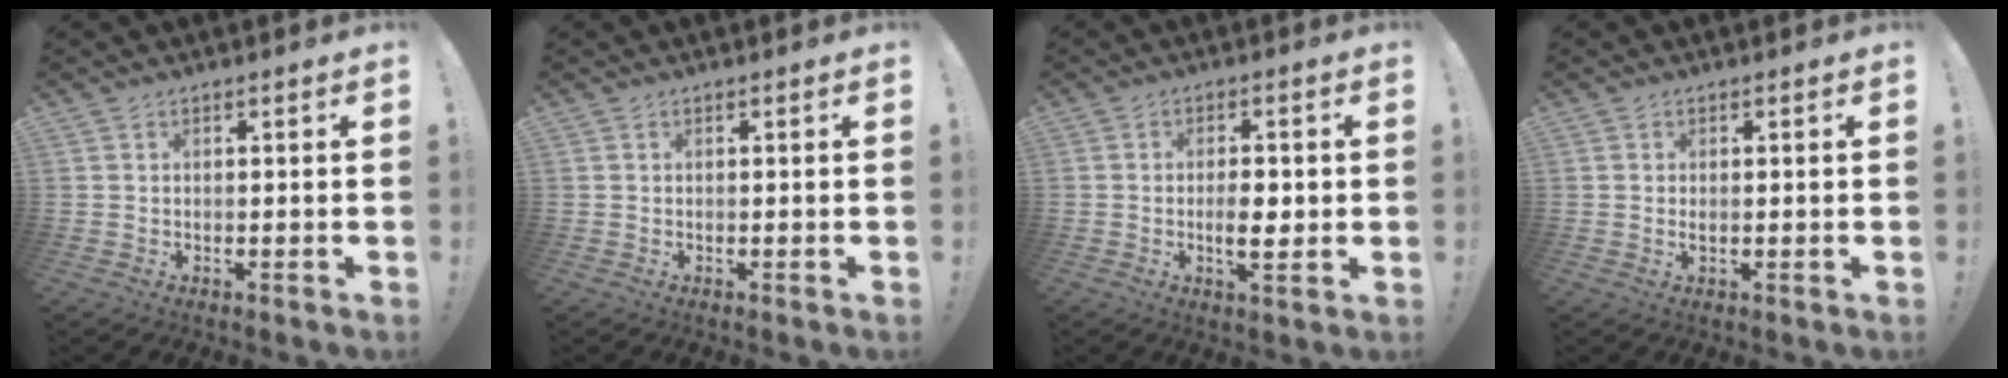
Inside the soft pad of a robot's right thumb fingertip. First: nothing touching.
{"total": 0.0}
{"total": 5.8, "force": [-0.7, 2.2, 5.3], "torque": [-0.075, -0.006, -0.017]}
{"total": 0.7, "force": [0.1, 0.3, 0.6], "torque": [-0.005, -0.001, 0.000]}